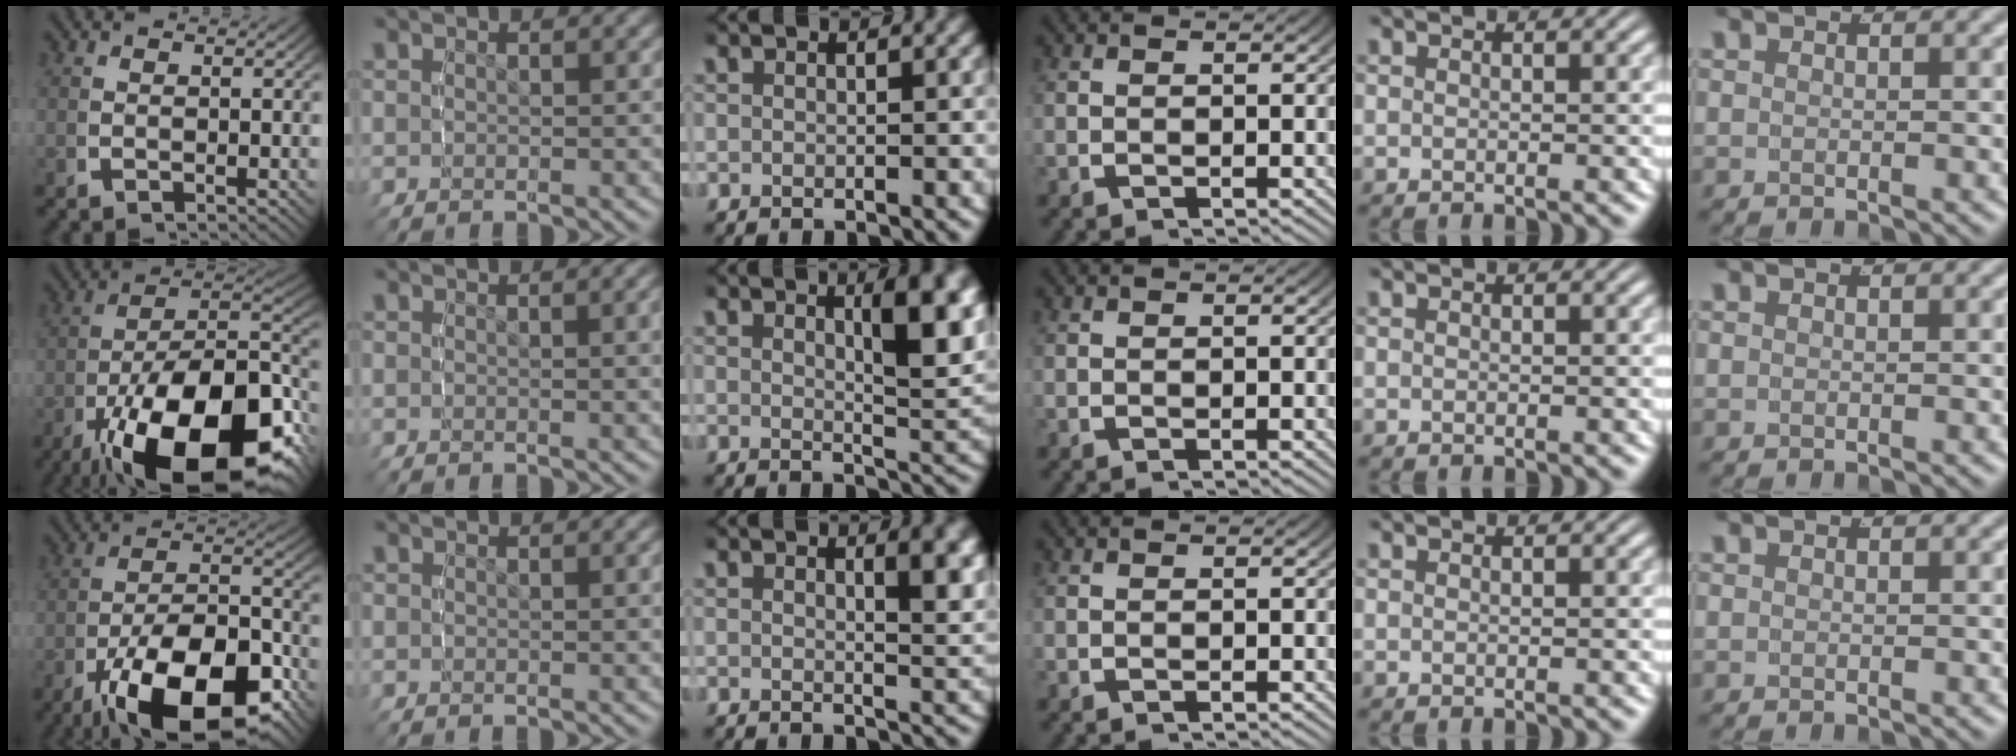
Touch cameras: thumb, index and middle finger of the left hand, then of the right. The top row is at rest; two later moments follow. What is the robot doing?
{"motion": "lift_and_place", "object": "screwdriver"}